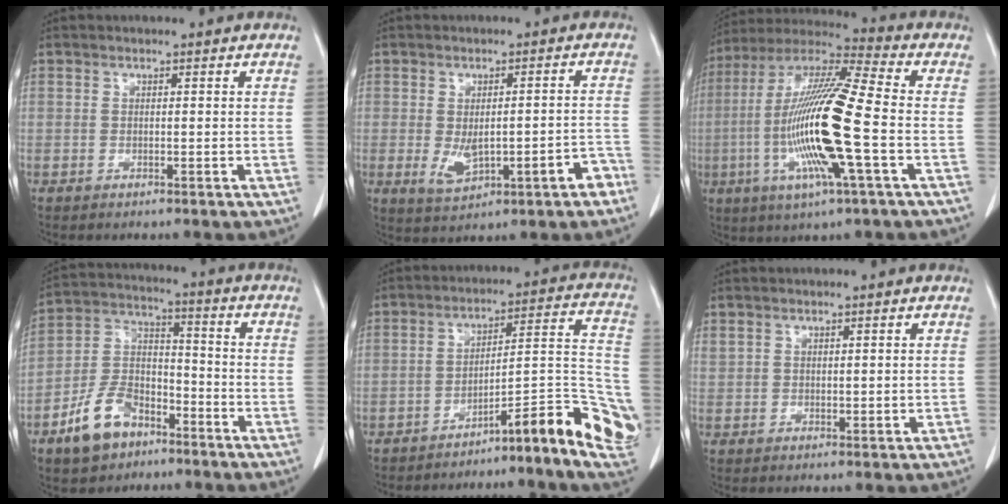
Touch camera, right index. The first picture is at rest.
{"total": 7.7, "force": [-2.9, 2.6, 6.7], "torque": [-0.095, 0.017, -0.025]}
{"total": 19.0, "force": [-4.0, 0.9, 18.6], "torque": [-0.388, -0.012, -0.082]}
{"total": 11.1, "force": [-6.9, 6.4, 5.8], "torque": [-0.122, 0.013, -0.127]}
{"total": 15.4, "force": [-7.9, 2.0, 13.0], "torque": [-0.118, 0.047, -0.107]}
{"total": 1.3, "force": [0.9, 0.7, 0.6], "torque": [-0.015, 0.009, 0.028]}